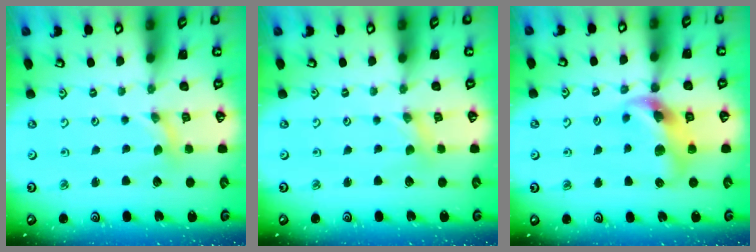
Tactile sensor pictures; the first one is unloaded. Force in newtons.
{"total": 0.0}
{"total": 12.7, "press": 12.5, "slide": 1.9}